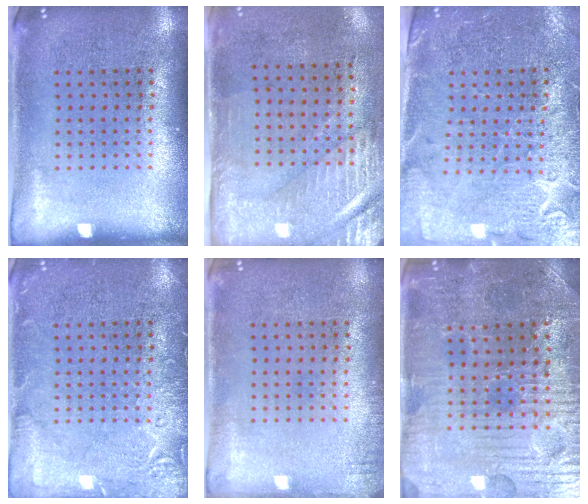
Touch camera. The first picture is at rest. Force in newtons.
{"total": 3.0, "press": 2.4, "slide": 1.6}
{"total": 3.3, "press": 3.1, "slide": 1.3}
{"total": 2.9, "press": 2.9, "slide": 0.4}
{"total": 1.0, "press": 1.0, "slide": 0.1}
{"total": 3.8, "press": 3.7, "slide": 0.5}